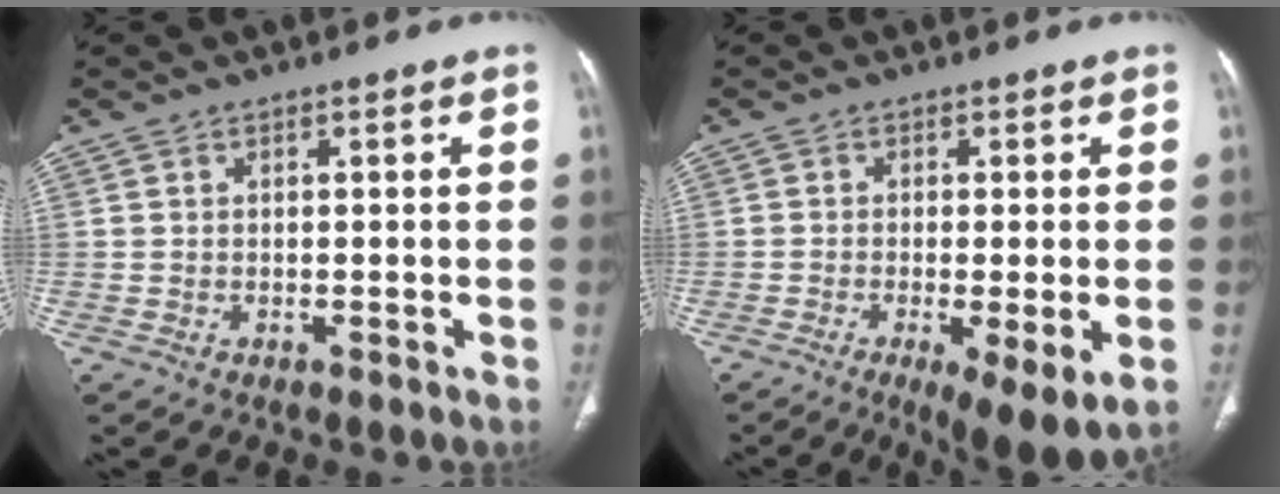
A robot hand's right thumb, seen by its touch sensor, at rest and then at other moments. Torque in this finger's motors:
{"motor_torque": [0.06, 0.55, -0.11, -0.17, -0.01]}